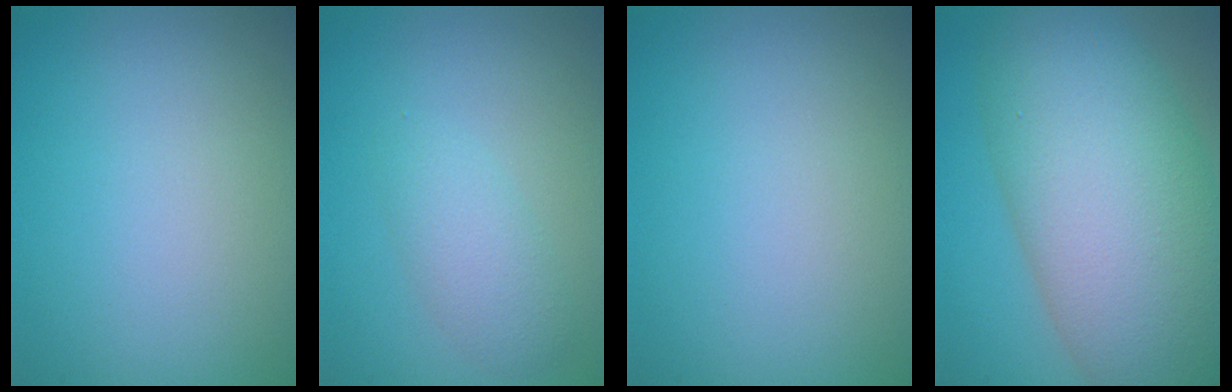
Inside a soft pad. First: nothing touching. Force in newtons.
{"total": 2.4, "press": 2.4, "slide": 0.2}
{"total": 0.0}
{"total": 13.3, "press": 13.3, "slide": 0.5}